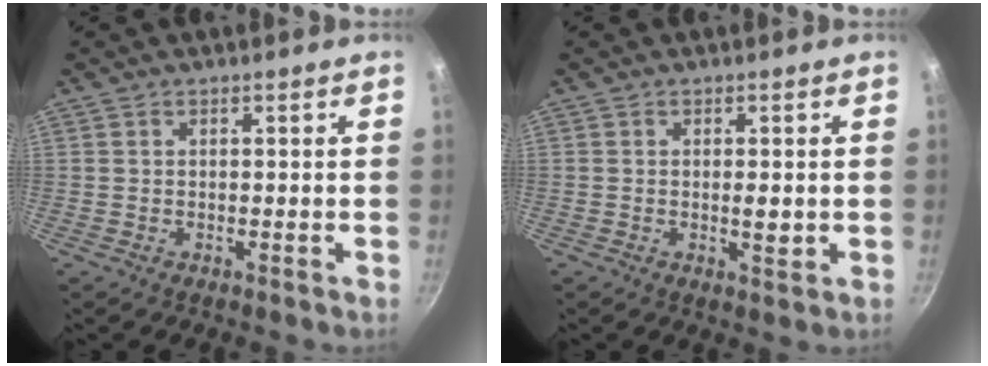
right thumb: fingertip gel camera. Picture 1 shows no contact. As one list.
[{"total": 2.6, "force": [-0.2, 1.0, 2.4], "torque": [-0.041, -0.005, -0.002]}]